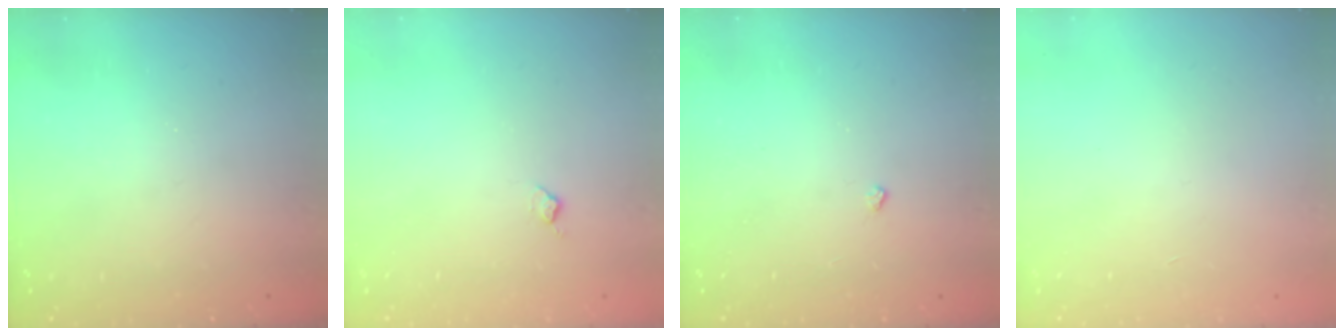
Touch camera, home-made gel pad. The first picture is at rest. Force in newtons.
{"total": 4.1, "press": 4.0, "slide": 0.5}
{"total": 3.0, "press": 2.9, "slide": 0.4}
{"total": 0.0}